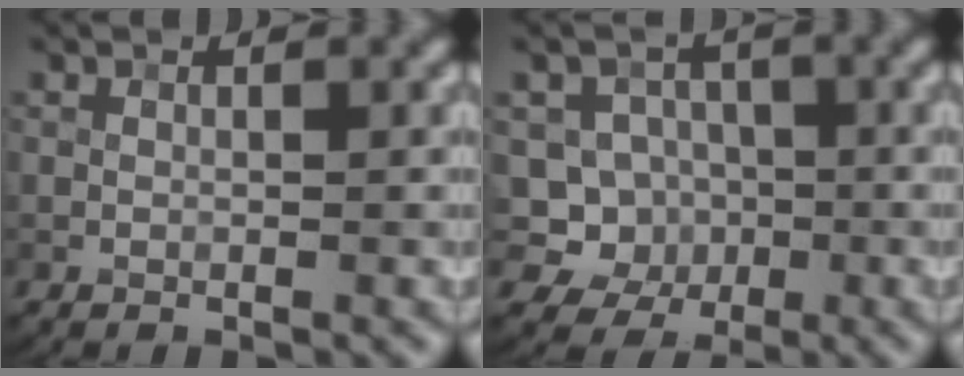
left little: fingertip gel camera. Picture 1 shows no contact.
{"total": 5.4, "force": [-1.4, 4.9, 1.7], "torque": [-0.005, 0.017, -0.055]}